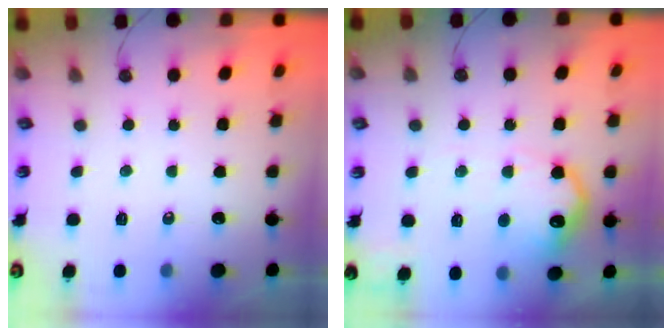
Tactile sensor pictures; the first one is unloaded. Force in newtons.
{"total": 15.4, "press": 15.4, "slide": 0.9}